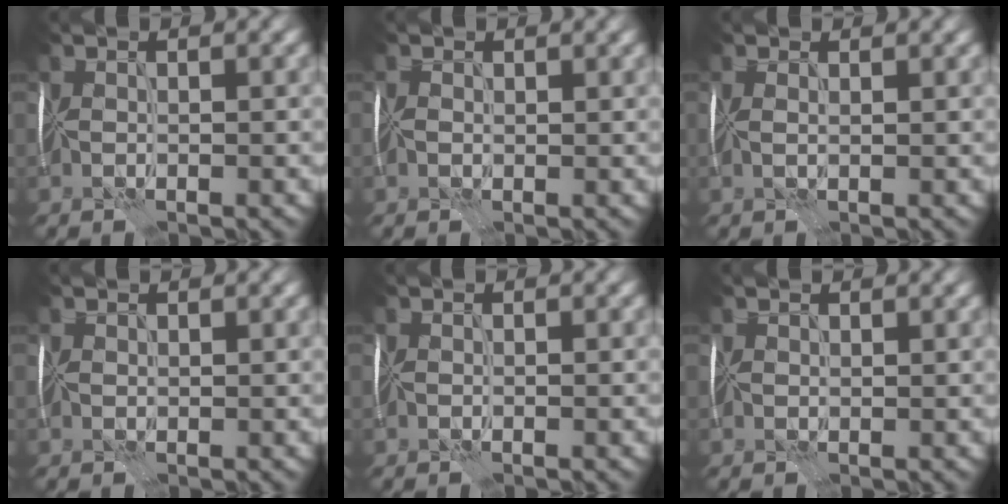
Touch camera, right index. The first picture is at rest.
{"total": 0.8, "force": [0.1, 0.7, 0.4], "torque": [-0.008, 0.005, -0.004]}
{"total": 1.1, "force": [0.7, 0.4, 0.7], "torque": [-0.008, 0.011, 0.002]}
{"total": 0.9, "force": [0.7, 0.6, 0.2], "torque": [-0.008, 0.005, 0.006]}
{"total": 0.0}
{"total": 1.3, "force": [1.0, 0.7, 0.3], "torque": [-0.011, 0.004, 0.011]}